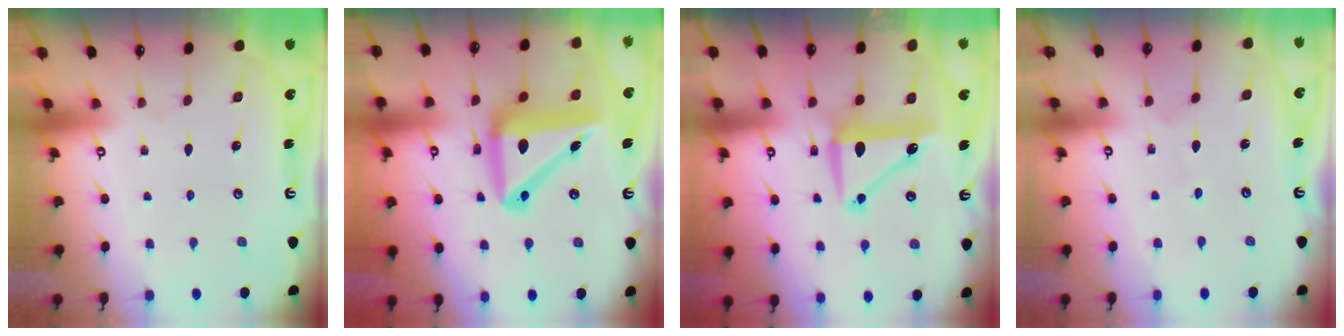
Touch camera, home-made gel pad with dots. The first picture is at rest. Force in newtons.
{"total": 16.4, "press": 16.2, "slide": 2.7}
{"total": 8.1, "press": 8.0, "slide": 1.6}
{"total": 2.9, "press": 2.9, "slide": 0.3}